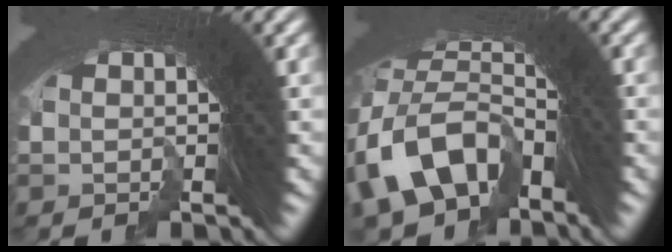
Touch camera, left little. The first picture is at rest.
{"total": 8.5, "force": [-3.5, 6.7, 4.0], "torque": [-0.103, -0.029, -0.064]}